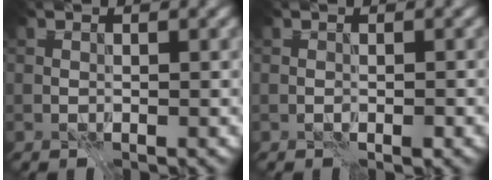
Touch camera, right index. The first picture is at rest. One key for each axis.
{"total": 0.7, "fx": -0.4, "fy": 0.2, "fz": 0.5, "tx": -0.008, "ty": -0.004, "tz": -0.006}